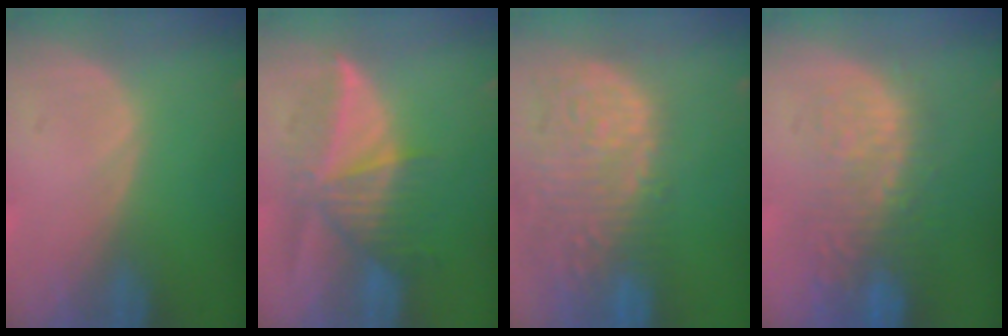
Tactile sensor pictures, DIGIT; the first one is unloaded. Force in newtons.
{"total": 7.3, "press": 7.2, "slide": 1.2}
{"total": 14.7, "press": 12.1, "slide": 8.4}
{"total": 11.0, "press": 9.5, "slide": 5.4}